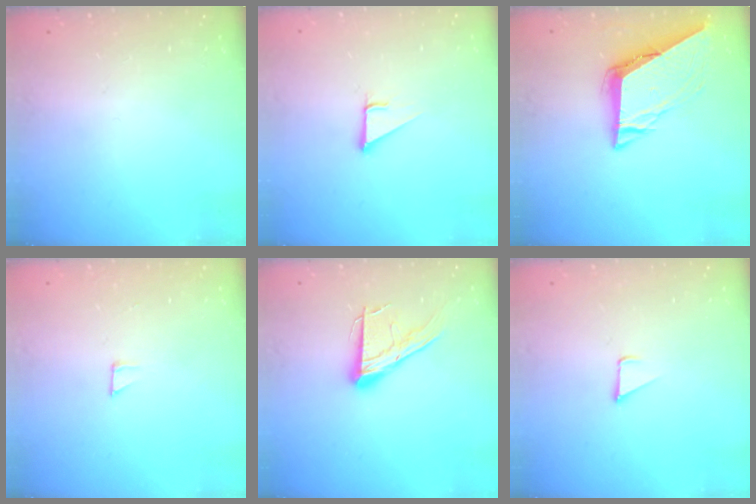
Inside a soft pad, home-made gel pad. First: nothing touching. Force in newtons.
{"total": 2.8, "press": 2.8, "slide": 0.1}
{"total": 8.2, "press": 8.2, "slide": 0.6}
{"total": 2.5, "press": 2.5, "slide": 0.1}
{"total": 13.0, "press": 13.0, "slide": 1.0}
{"total": 1.6, "press": 1.6, "slide": 0.1}